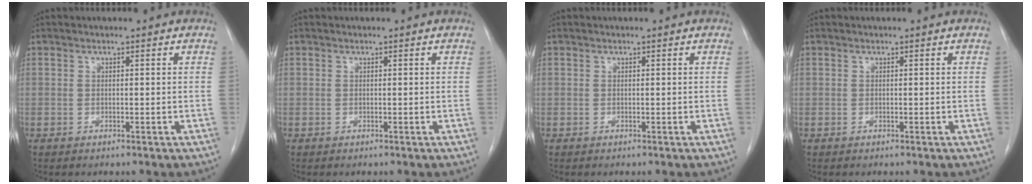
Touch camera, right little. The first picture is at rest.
{"total": 0.0}
{"total": 0.0}
{"total": 0.0}